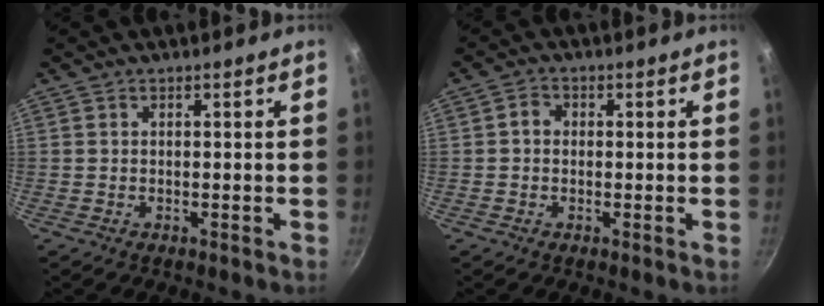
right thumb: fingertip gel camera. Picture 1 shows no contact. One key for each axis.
{"total": 2.4, "fx": 0.1, "fy": 2.1, "fz": 1.3, "tx": -0.017, "ty": 0.007, "tz": -0.004}